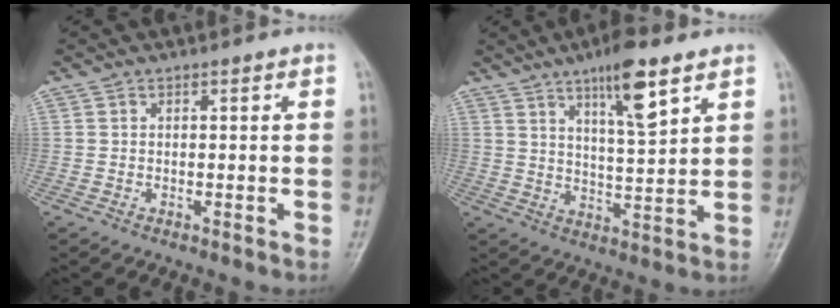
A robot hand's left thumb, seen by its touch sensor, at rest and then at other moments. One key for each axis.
{"total": 10.2, "fx": 6.1, "fy": 2.2, "fz": 7.9, "tx": -0.123, "ty": -0.035, "tz": 0.102}